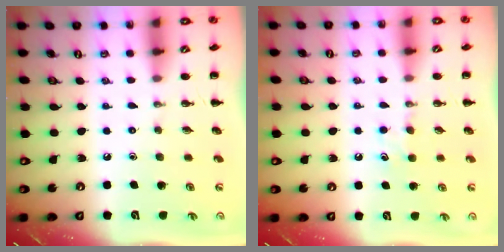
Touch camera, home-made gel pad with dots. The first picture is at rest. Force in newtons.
{"total": 5.0, "press": 4.8, "slide": 1.4}